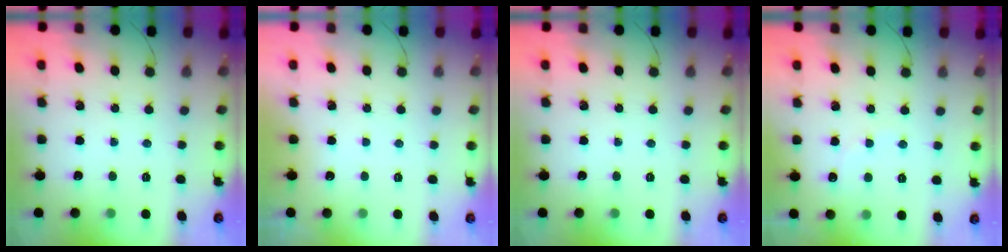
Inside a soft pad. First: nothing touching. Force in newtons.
{"total": 2.8, "press": 2.8, "slide": 0.1}
{"total": 0.0}
{"total": 6.4, "press": 6.2, "slide": 1.4}